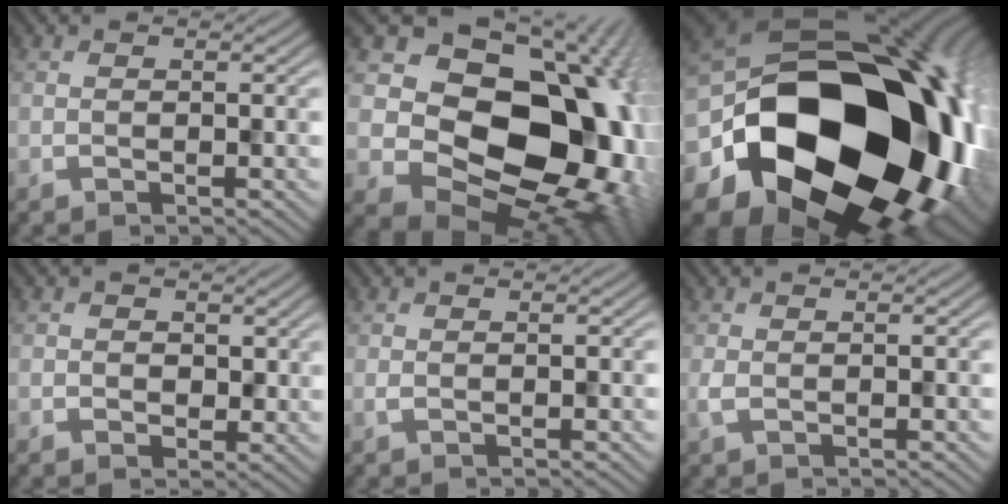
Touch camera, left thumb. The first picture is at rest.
{"total": 19.0, "force": [0.5, 14.7, 12.0], "torque": [-0.194, -0.031, 0.039]}
{"total": 24.7, "force": [-4.2, 18.1, 16.3], "torque": [-0.318, -0.093, -0.041]}
{"total": 2.1, "force": [0.4, 1.8, 0.9], "torque": [-0.023, -0.009, 0.002]}
{"total": 0.5, "force": [0.1, 0.2, 0.4], "torque": [-0.012, 0.001, 0.002]}
{"total": 1.1, "force": [0.0, 0.7, 0.9], "torque": [-0.025, -0.002, 0.000]}